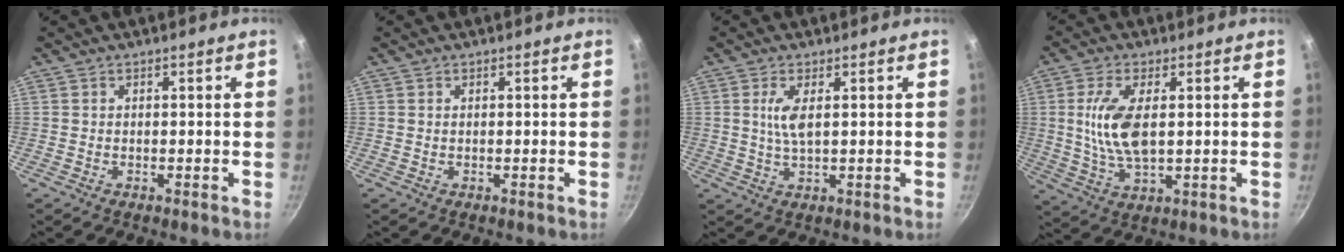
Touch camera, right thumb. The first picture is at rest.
{"total": 0.0}
{"total": 4.2, "force": [1.0, 1.4, 3.8], "torque": [-0.080, -0.003, 0.022]}
{"total": 10.3, "force": [1.3, 4.8, 9.0], "torque": [-0.177, -0.006, 0.029]}